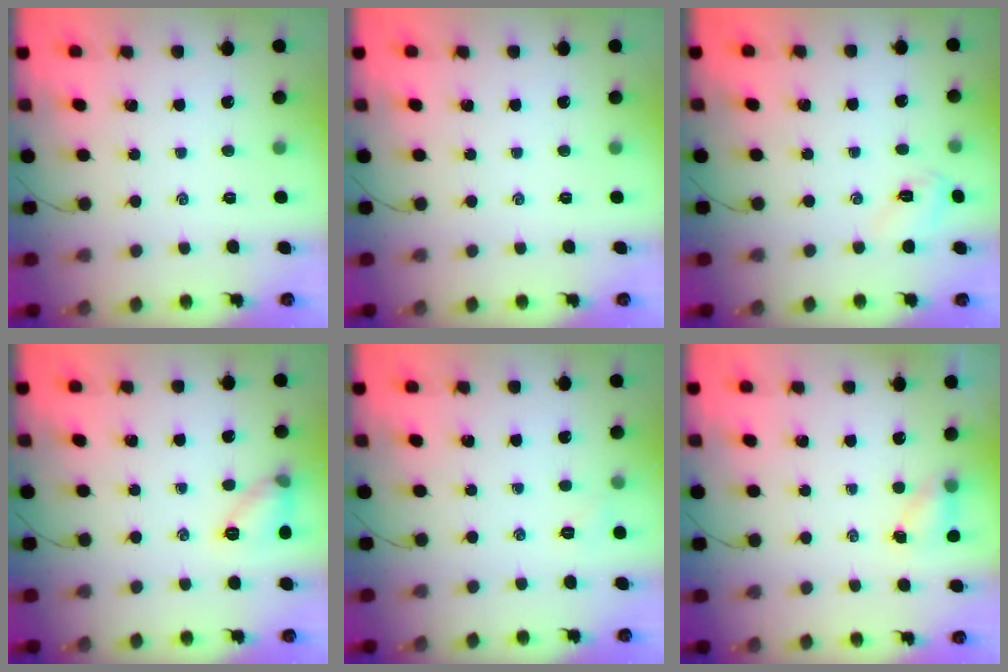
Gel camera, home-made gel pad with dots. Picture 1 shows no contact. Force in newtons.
{"total": 0.0}
{"total": 3.9, "press": 3.7, "slide": 1.1}
{"total": 8.7, "press": 8.5, "slide": 1.6}
{"total": 4.5, "press": 4.3, "slide": 1.2}
{"total": 4.9, "press": 4.8, "slide": 1.2}